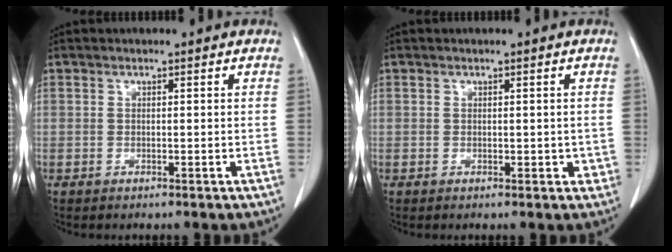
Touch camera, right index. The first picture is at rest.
{"total": 1.6, "force": [-0.1, 1.1, 1.1], "torque": [-0.007, 0.001, 0.002]}